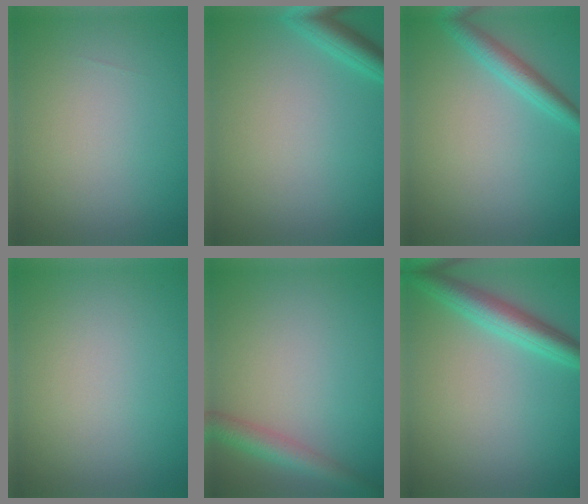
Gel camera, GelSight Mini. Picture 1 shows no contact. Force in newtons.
{"total": 2.6, "press": 2.6, "slide": 0.2}
{"total": 2.6, "press": 2.6, "slide": 0.2}
{"total": 0.0}
{"total": 3.1, "press": 3.1, "slide": 0.2}
{"total": 4.0, "press": 4.0, "slide": 0.2}